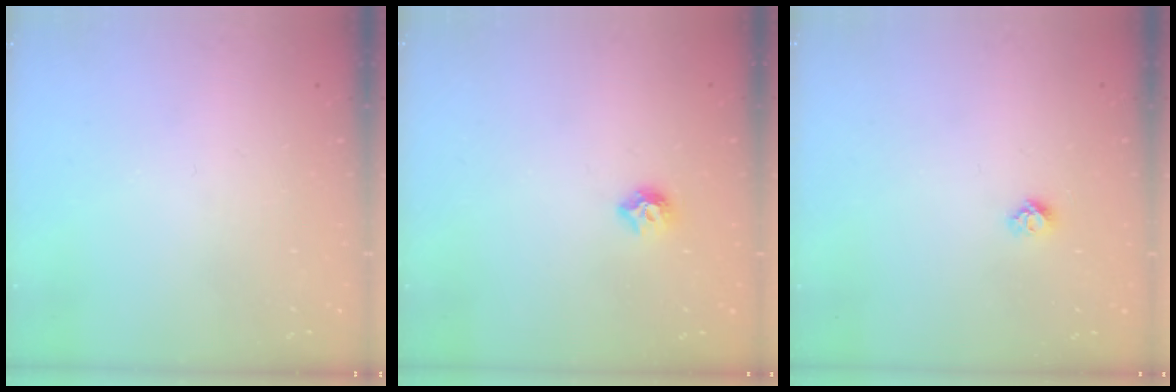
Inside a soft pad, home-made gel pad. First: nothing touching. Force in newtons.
{"total": 6.1, "press": 6.0, "slide": 0.9}
{"total": 4.5, "press": 4.4, "slide": 0.5}